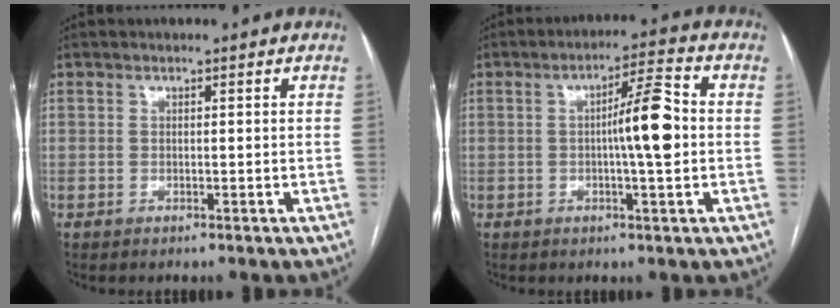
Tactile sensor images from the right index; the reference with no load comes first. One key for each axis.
{"total": 8.0, "fx": -0.1, "fy": 0.5, "fz": 8.0, "tx": -0.126, "ty": 0.012, "tz": -0.006}